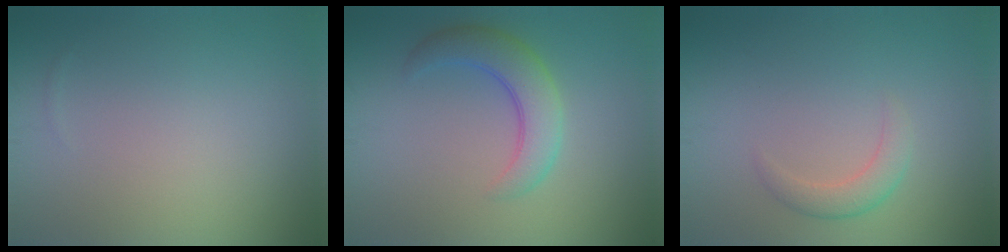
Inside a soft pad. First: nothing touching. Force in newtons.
{"total": 4.2, "press": 4.2, "slide": 0.1}
{"total": 2.0, "press": 1.9, "slide": 0.2}